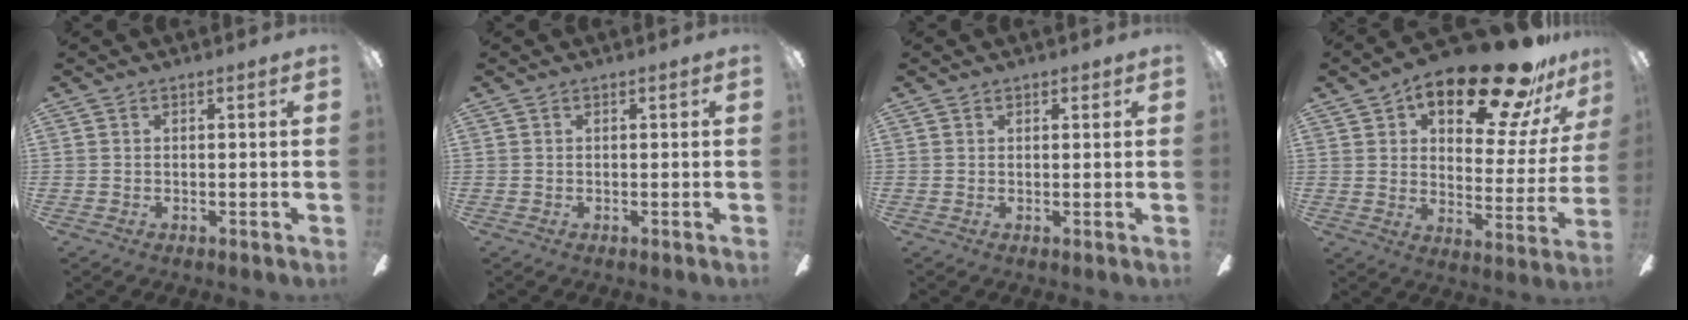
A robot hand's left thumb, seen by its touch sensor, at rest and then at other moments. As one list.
[{"total": 0.0}, {"total": 1.0, "force": [0.7, 0.6, 0.5], "torque": [-0.003, 0.000, 0.010]}, {"total": 22.2, "force": [15.5, 7.9, 13.8], "torque": [-0.194, -0.101, 0.250]}]